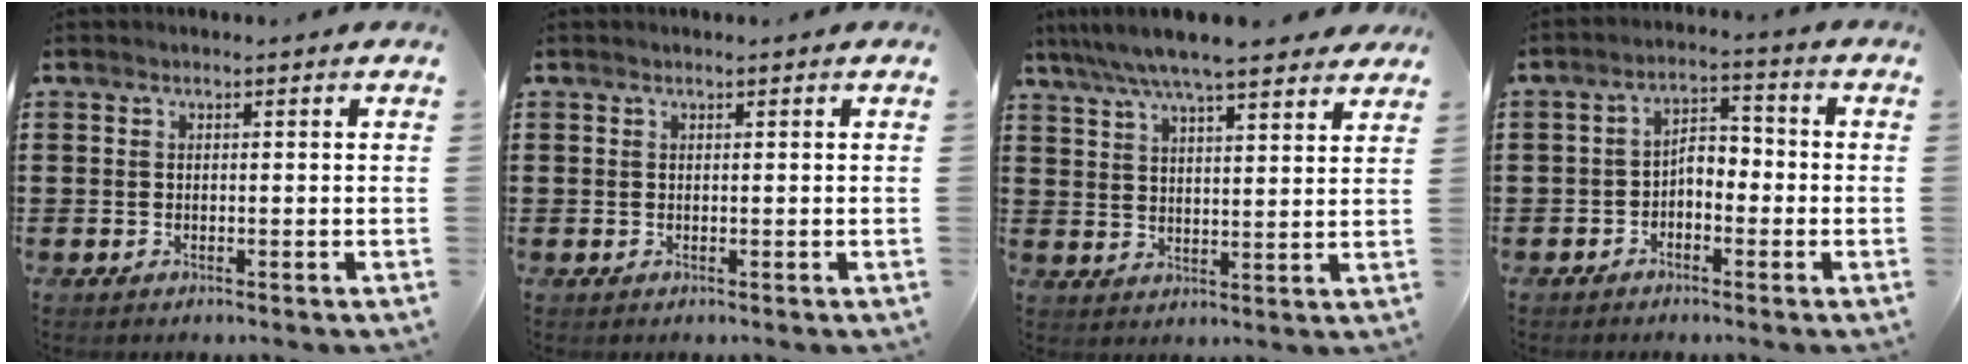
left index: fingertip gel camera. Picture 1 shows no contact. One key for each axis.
{"total": 0.0}
{"total": 7.3, "fx": 6.4, "fy": 0.6, "fz": 3.5, "tx": -0.088, "ty": -0.021, "tz": 0.113}
{"total": 3.4, "fx": -1.9, "fy": 1.8, "fz": 2.2, "tx": -0.044, "ty": 0.011, "tz": -0.041}